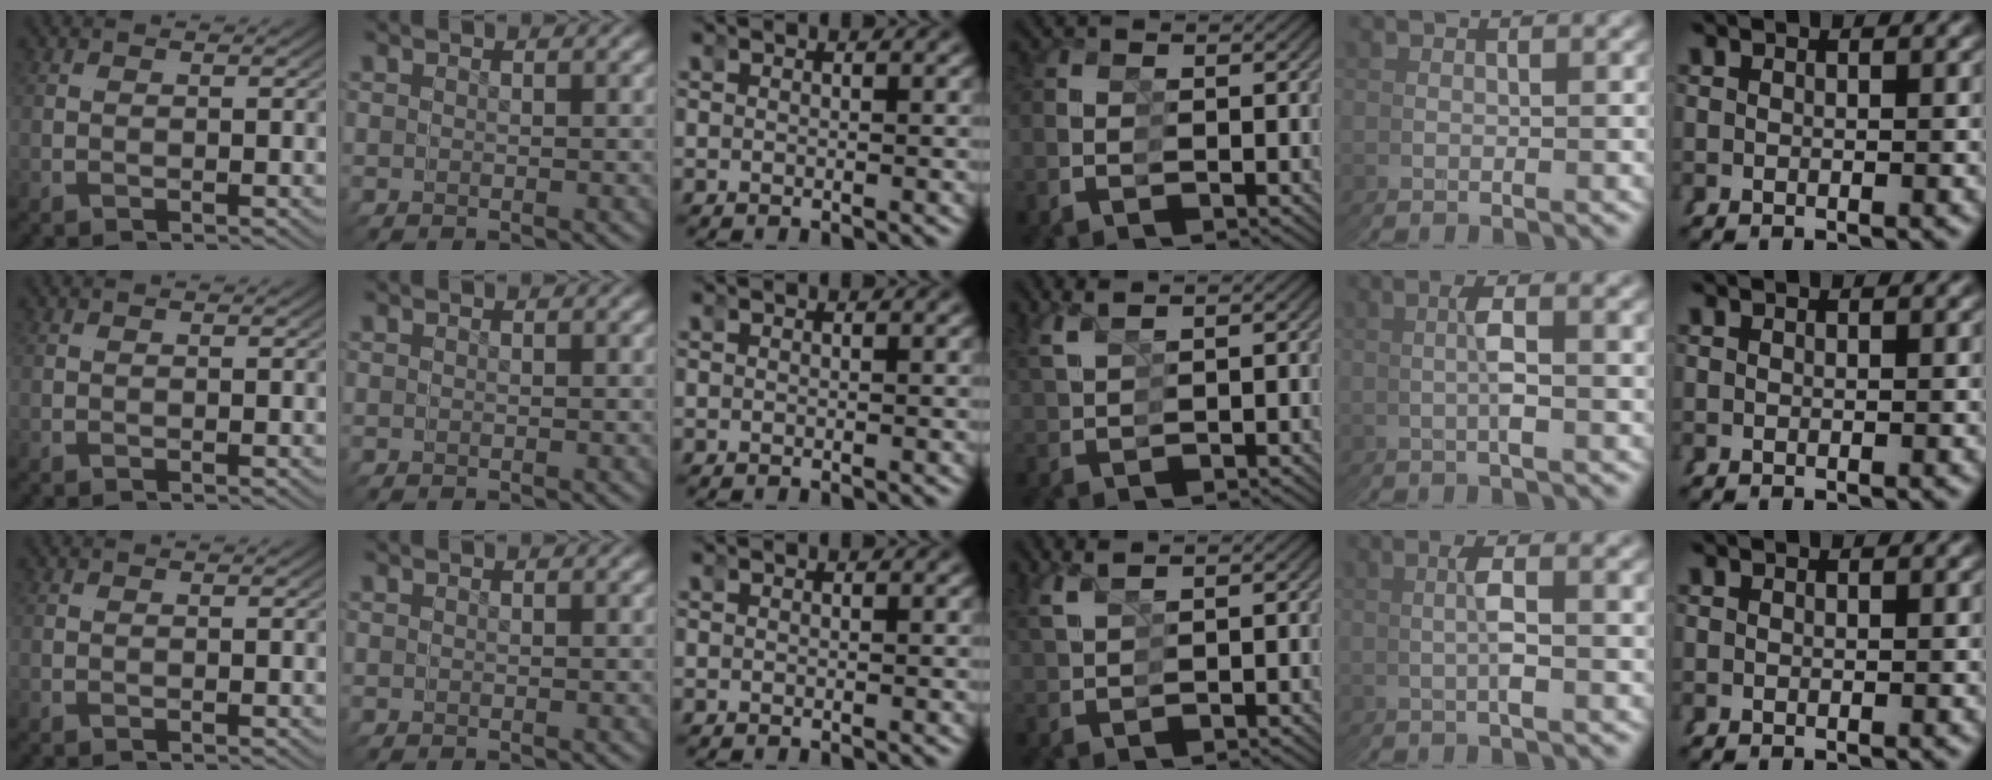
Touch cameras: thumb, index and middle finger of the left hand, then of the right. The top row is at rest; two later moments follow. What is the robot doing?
{"motion": "grasp_and_lifting", "object": "pipette"}